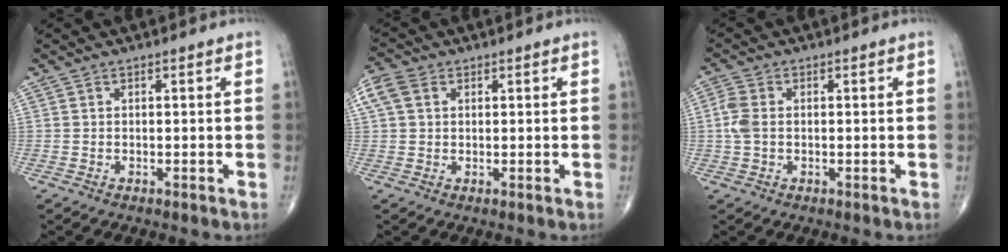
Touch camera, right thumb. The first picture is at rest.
{"total": 5.0, "force": [1.6, 3.7, 2.9], "torque": [-0.072, 0.019, 0.029]}
{"total": 3.8, "force": [-0.1, 2.4, 2.9], "torque": [-0.081, 0.006, -0.007]}